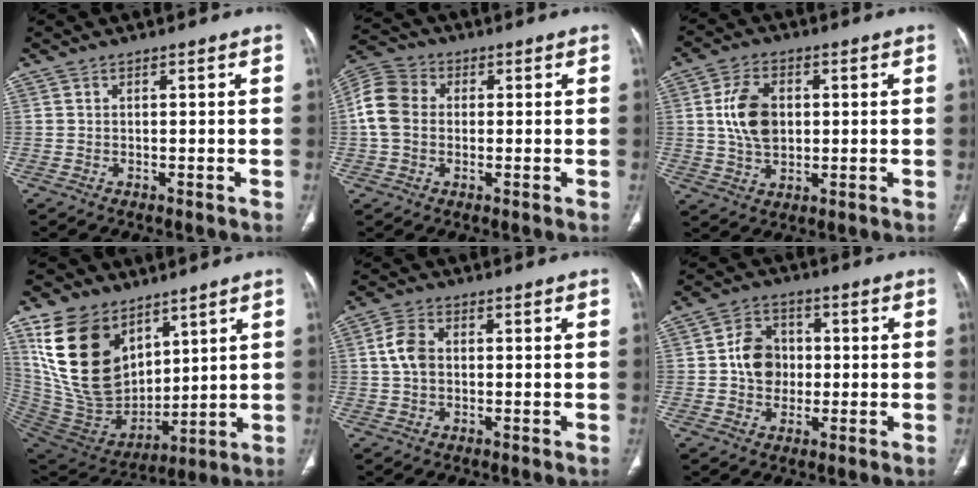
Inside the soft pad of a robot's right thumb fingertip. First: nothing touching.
{"total": 8.5, "force": [0.2, 6.8, 5.2], "torque": [-0.104, 0.023, -0.008]}
{"total": 9.5, "force": [1.2, 6.3, 6.9], "torque": [-0.117, -0.001, 0.026]}
{"total": 21.7, "force": [10.3, 14.4, 12.7], "torque": [-0.214, -0.042, 0.214]}
{"total": 5.2, "force": [0.4, 3.6, 3.7], "torque": [-0.074, 0.011, 0.006]}
{"total": 8.4, "force": [0.0, 7.1, 4.6], "torque": [-0.047, 0.015, -0.006]}